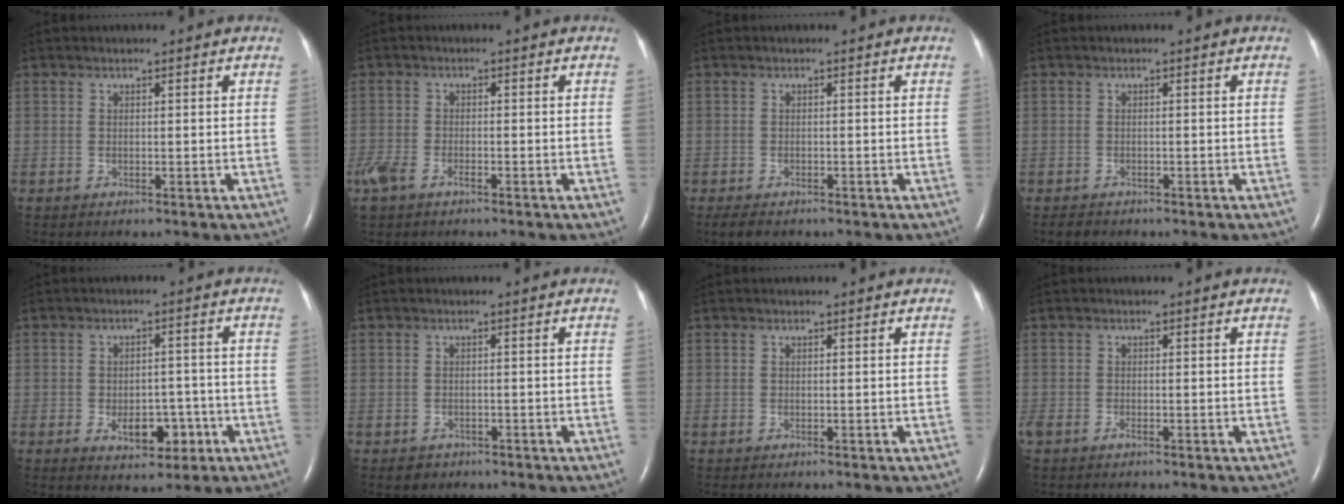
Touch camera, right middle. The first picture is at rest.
{"total": 5.4, "force": [-3.4, 2.6, 3.3], "torque": [-0.078, -0.008, -0.065]}
{"total": 2.3, "force": [-1.7, 1.0, 1.2], "torque": [-0.025, -0.005, -0.023]}
{"total": 1.1, "force": [-1.0, 0.5, 0.3], "torque": [-0.011, -0.002, -0.014]}
{"total": 5.9, "force": [-2.3, 3.4, 4.3], "torque": [-0.059, 0.006, -0.024]}
{"total": 1.6, "force": [-1.0, 1.3, 0.2], "torque": [-0.007, 0.003, -0.011]}
{"total": 0.0}
{"total": 2.2, "force": [-1.5, 1.1, 1.2], "torque": [-0.034, -0.005, -0.025]}